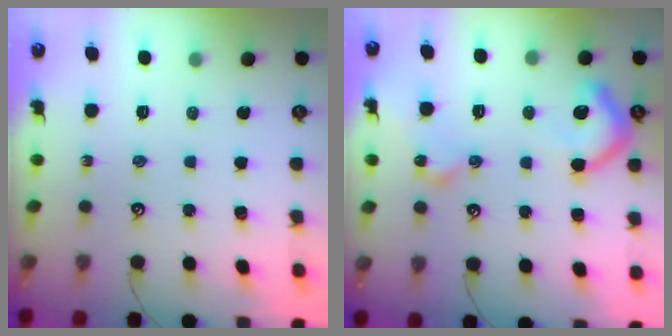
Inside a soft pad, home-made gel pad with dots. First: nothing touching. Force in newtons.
{"total": 10.6, "press": 10.5, "slide": 1.2}